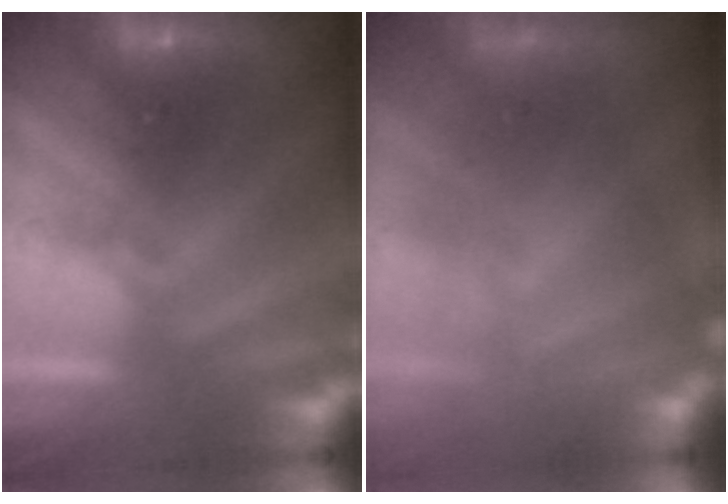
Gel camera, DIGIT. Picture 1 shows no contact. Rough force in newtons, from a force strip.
{"total": 9.1}